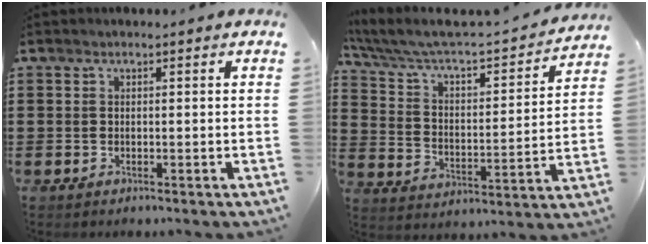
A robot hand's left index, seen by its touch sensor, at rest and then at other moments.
{"total": 4.7, "force": [4.2, 1.0, 1.9], "torque": [-0.062, -0.044, 0.062]}